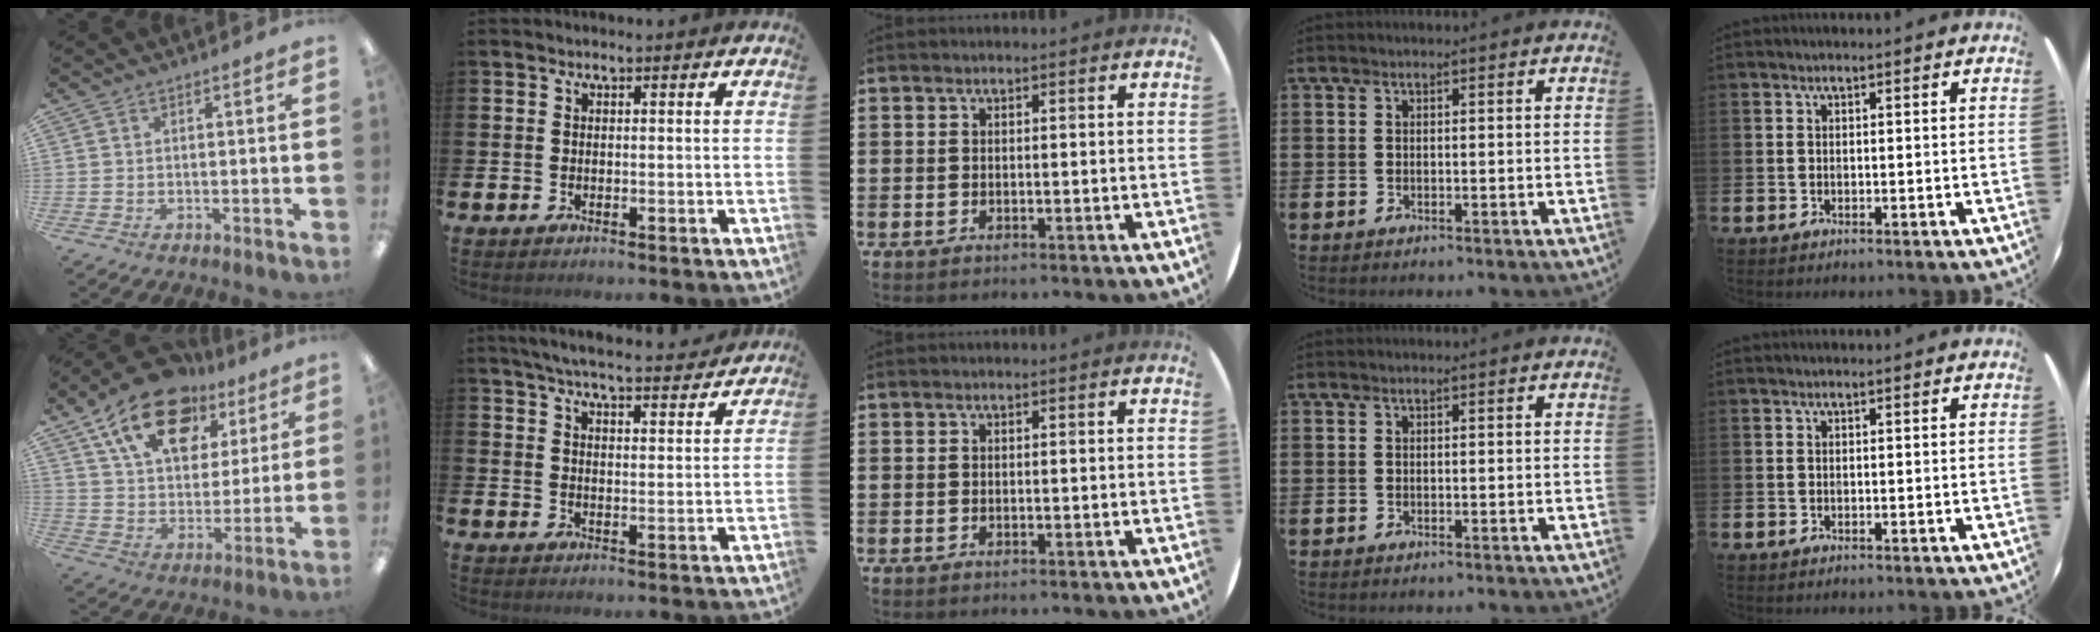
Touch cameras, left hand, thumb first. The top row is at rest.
{"thumb": {"total": 18.8, "force": [11.3, 10.9, 10.3], "torque": [-0.176, -0.050, 0.202]}, "index": {"total": 6.1, "force": [5.9, 0.4, 1.5], "torque": [-0.034, -0.041, 0.101]}}